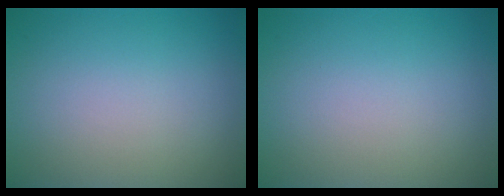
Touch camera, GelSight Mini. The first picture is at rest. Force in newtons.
{"total": 0.0}